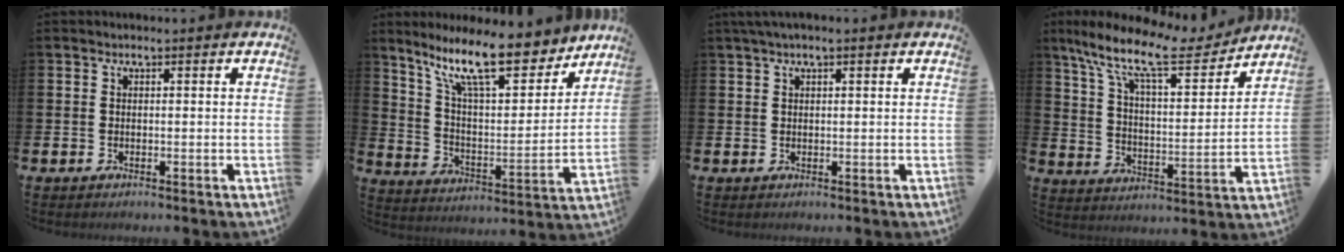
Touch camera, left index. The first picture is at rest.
{"total": 14.3, "force": [11.2, 3.8, 8.0], "torque": [-0.169, -0.057, 0.197]}
{"total": 1.5, "force": [1.1, 0.1, 1.1], "torque": [-0.018, 0.001, 0.019]}
{"total": 12.4, "force": [9.7, 3.7, 6.8], "torque": [-0.148, -0.056, 0.158]}